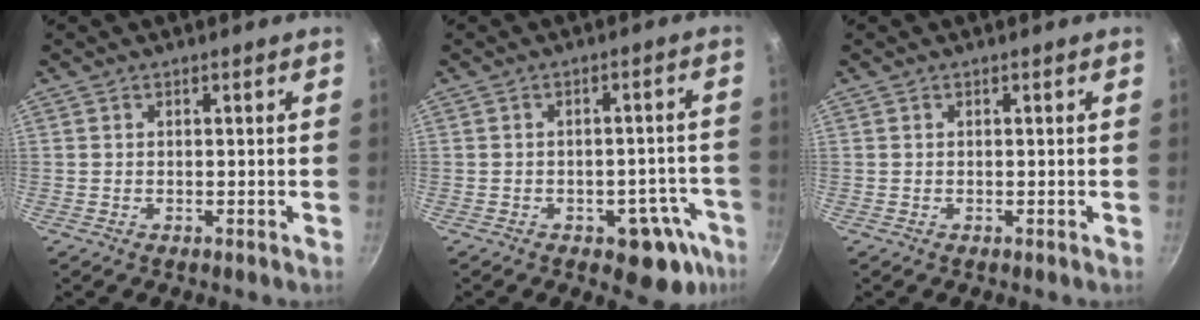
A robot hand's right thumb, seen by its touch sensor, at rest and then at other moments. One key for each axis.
{"total": 8.8, "fx": -4.8, "fy": 4.3, "fz": 6.0, "tx": -0.040, "ty": 0.039, "tz": -0.054}
{"total": 0.0}